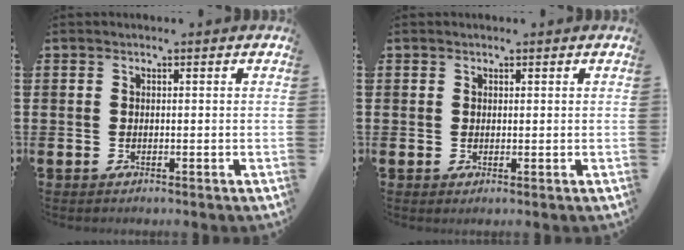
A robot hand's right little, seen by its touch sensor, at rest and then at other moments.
{"total": 0.6, "force": [0.4, 0.0, 0.3], "torque": [0.002, -0.002, 0.006]}